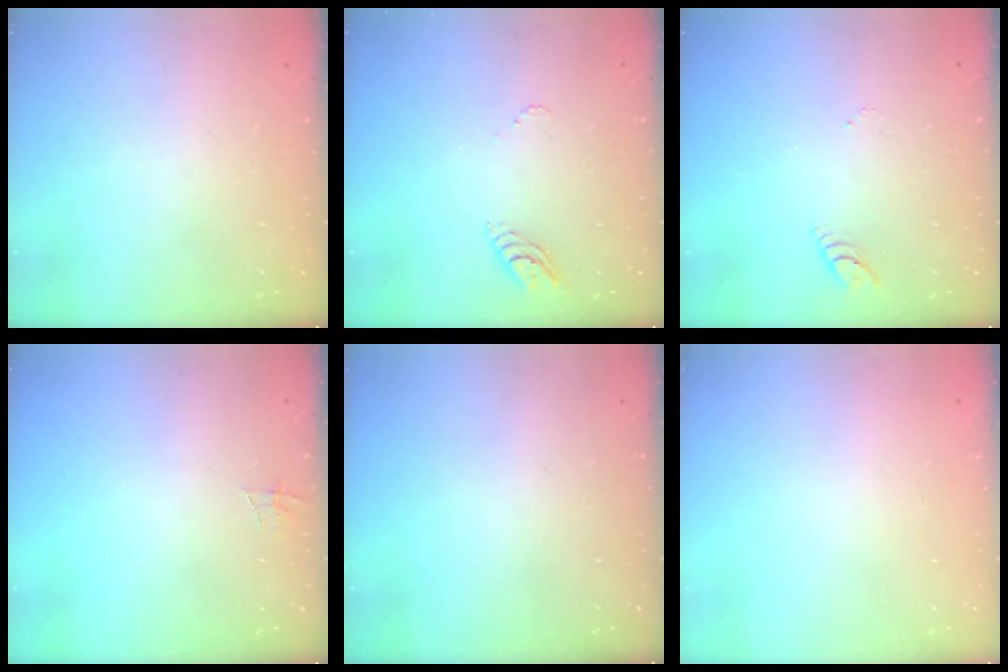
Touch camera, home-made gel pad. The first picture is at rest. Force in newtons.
{"total": 3.5, "press": 3.5, "slide": 0.4}
{"total": 3.0, "press": 3.0, "slide": 0.3}
{"total": 4.3, "press": 4.3, "slide": 0.3}
{"total": 0.0}
{"total": 0.0}